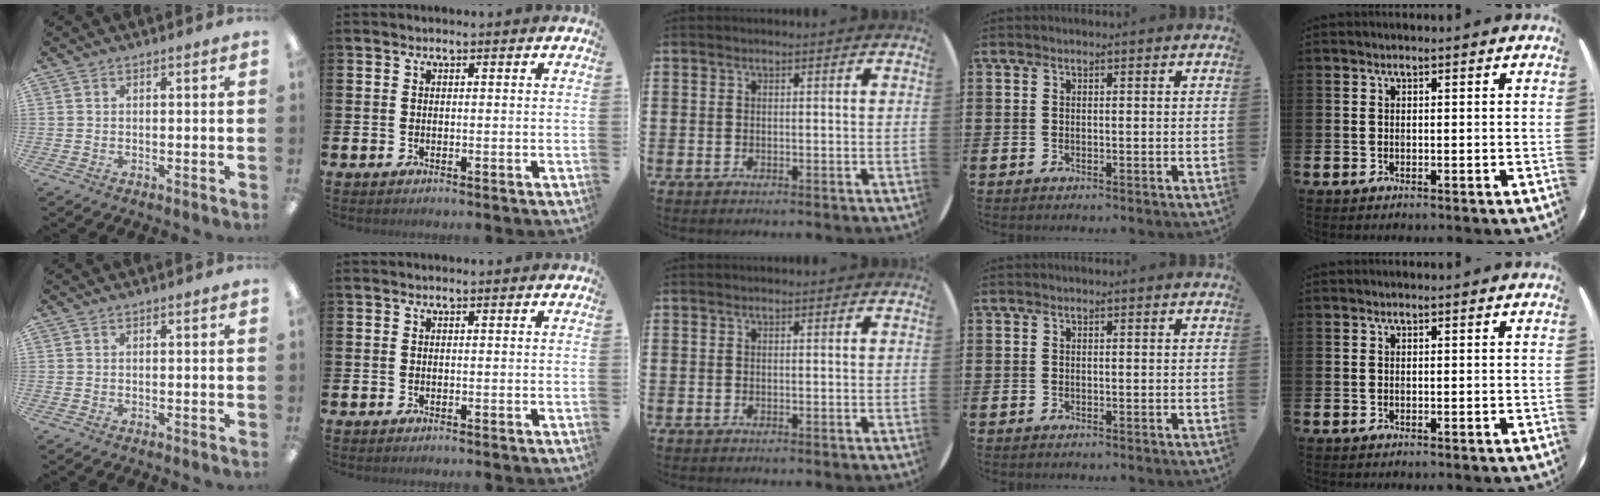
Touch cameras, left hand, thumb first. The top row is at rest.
{}